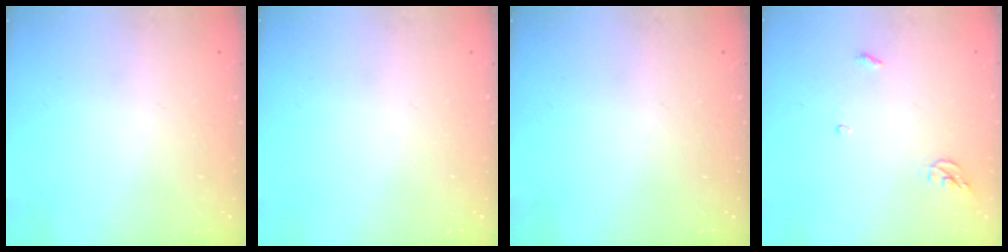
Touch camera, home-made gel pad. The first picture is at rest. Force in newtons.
{"total": 0.0}
{"total": 0.0}
{"total": 3.8, "press": 3.7, "slide": 0.2}